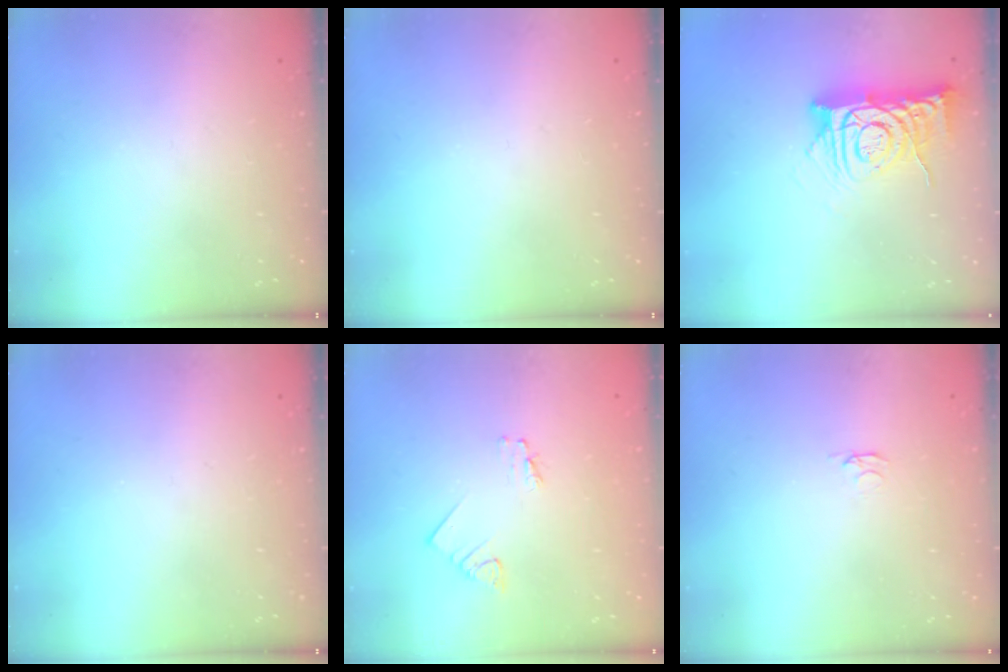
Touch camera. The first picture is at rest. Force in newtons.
{"total": 0.0}
{"total": 12.0, "press": 11.9, "slide": 1.2}
{"total": 0.0}
{"total": 1.2, "press": 1.2, "slide": 0.1}
{"total": 2.1, "press": 2.0, "slide": 0.3}